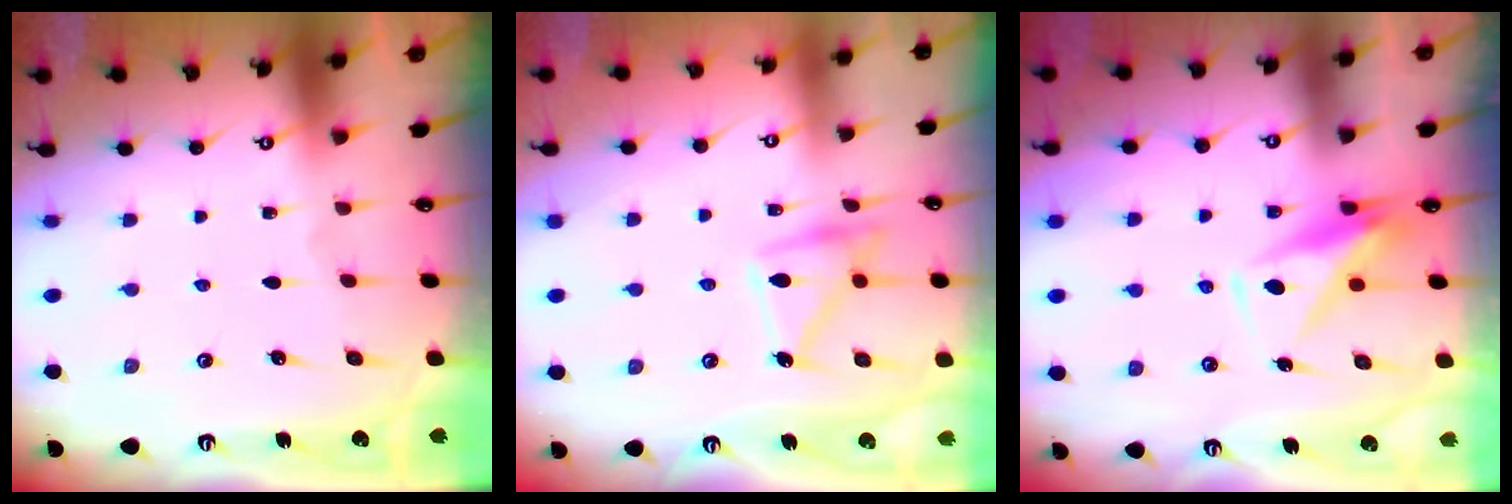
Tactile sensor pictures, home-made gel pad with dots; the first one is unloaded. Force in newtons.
{"total": 14.8, "press": 14.7, "slide": 0.9}
{"total": 7.9, "press": 7.8, "slide": 1.0}